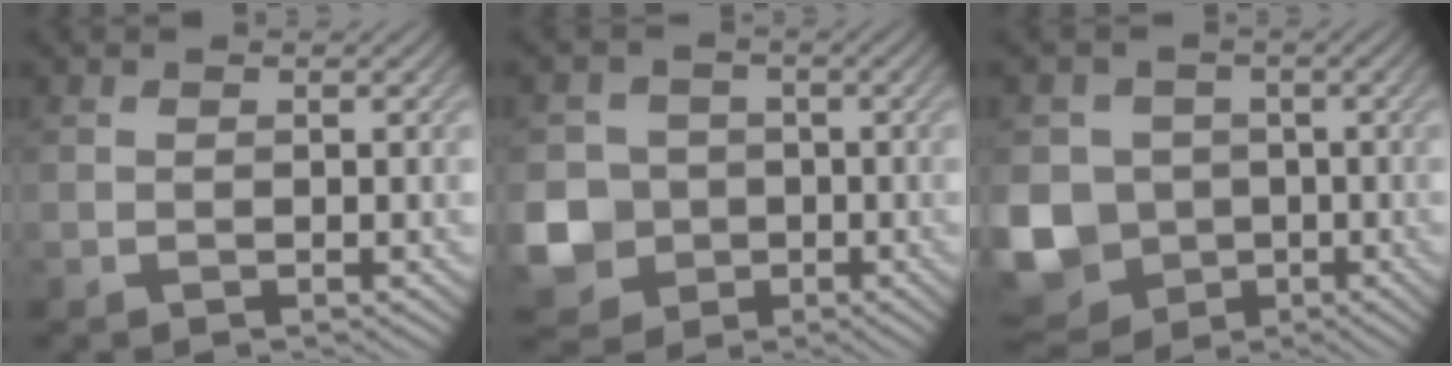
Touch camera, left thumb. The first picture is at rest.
{"total": 10.0, "force": [-2.9, 9.2, 2.7], "torque": [-0.095, -0.036, -0.077]}
{"total": 11.4, "force": [-2.2, 10.2, 4.6], "torque": [-0.139, -0.035, -0.064]}